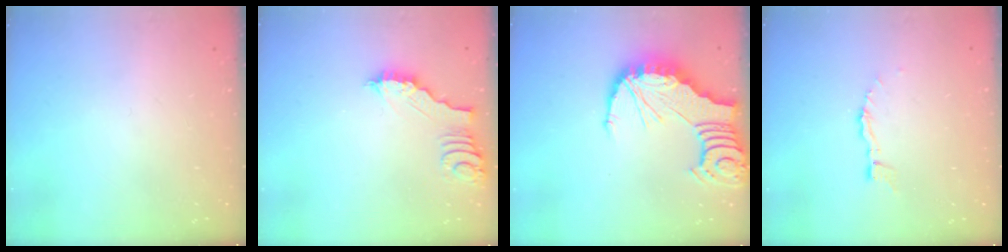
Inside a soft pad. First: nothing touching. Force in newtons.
{"total": 3.0, "press": 3.0, "slide": 0.2}
{"total": 7.8, "press": 7.7, "slide": 0.9}
{"total": 4.0, "press": 4.0, "slide": 0.2}